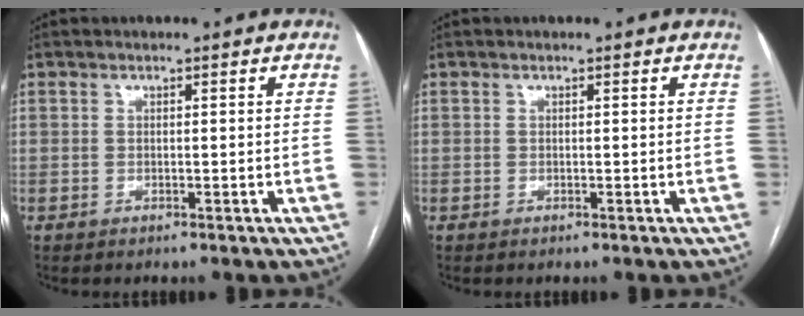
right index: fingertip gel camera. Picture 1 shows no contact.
{"total": 0.0}